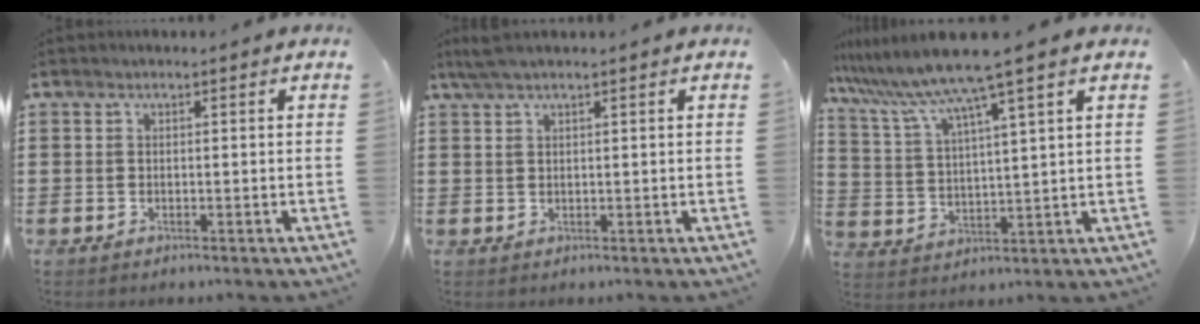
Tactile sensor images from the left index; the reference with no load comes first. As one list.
[{"total": 2.0, "force": [1.3, 0.1, 1.6], "torque": [-0.032, 0.001, 0.024]}, {"total": 9.0, "force": [7.1, -1.1, 5.3], "torque": [-0.136, -0.046, 0.113]}]